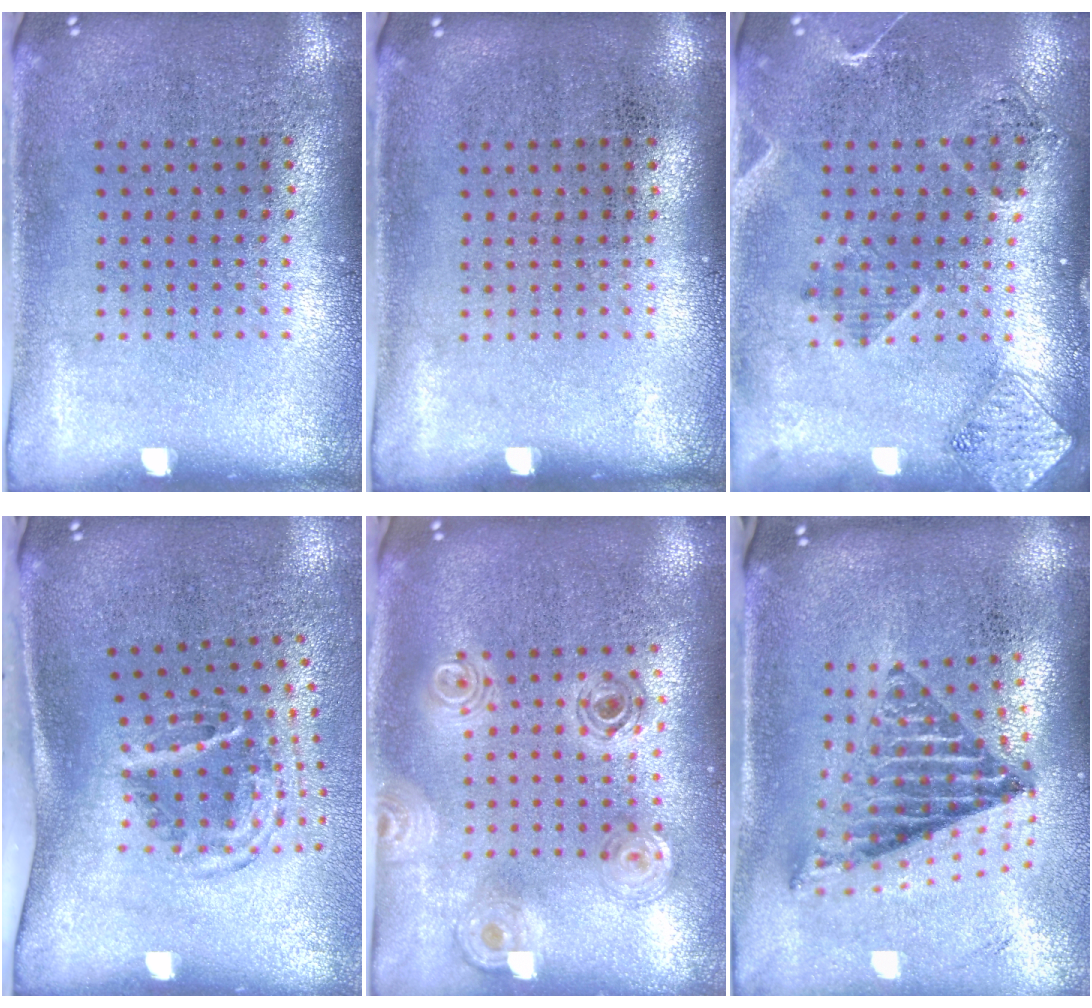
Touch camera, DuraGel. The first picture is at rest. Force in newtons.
{"total": 0.0}
{"total": 1.7, "press": 1.6, "slide": 0.7}
{"total": 1.9, "press": 1.2, "slide": 1.5}
{"total": 1.1, "press": 1.1, "slide": 0.3}
{"total": 1.6, "press": 1.3, "slide": 1.0}